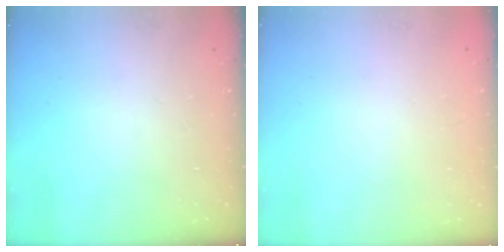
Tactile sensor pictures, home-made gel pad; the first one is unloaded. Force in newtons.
{"total": 2.2, "press": 2.2, "slide": 0.1}